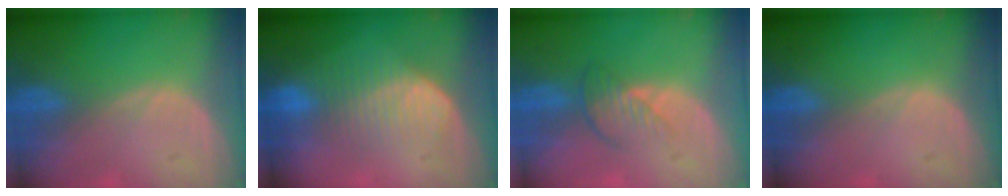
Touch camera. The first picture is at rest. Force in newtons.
{"total": 6.9, "press": 6.8, "slide": 1.4}
{"total": 3.8, "press": 3.4, "slide": 1.6}
{"total": 0.0}